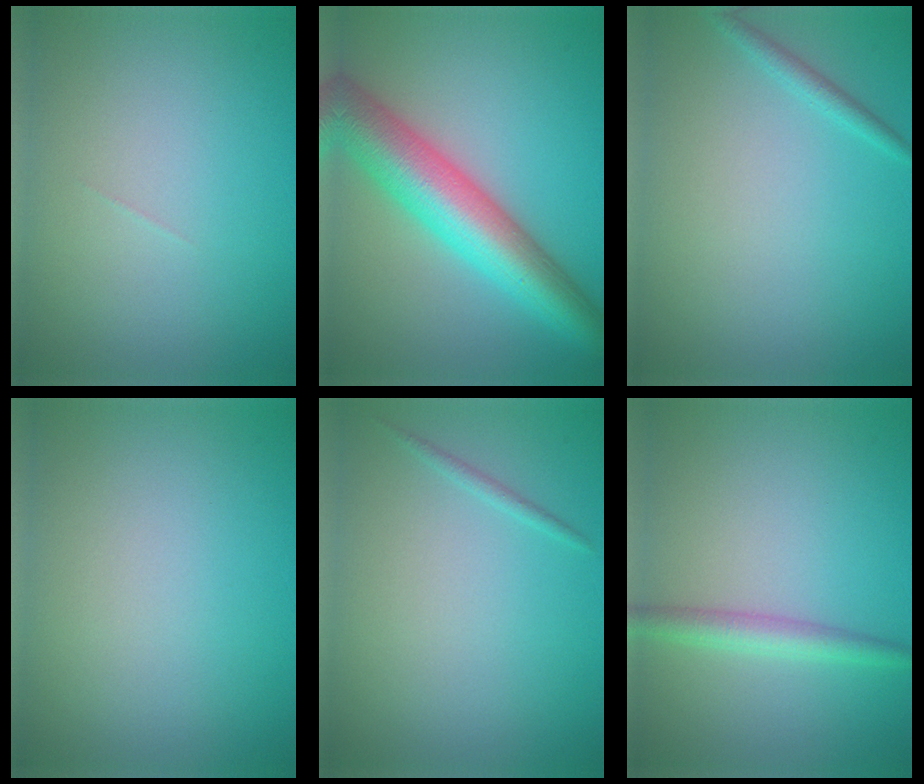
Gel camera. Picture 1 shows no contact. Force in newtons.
{"total": 9.0, "press": 9.0, "slide": 0.2}
{"total": 1.2, "press": 1.2, "slide": 0.1}
{"total": 0.0}
{"total": 0.7, "press": 0.7, "slide": 0.0}
{"total": 2.4, "press": 2.4, "slide": 0.0}